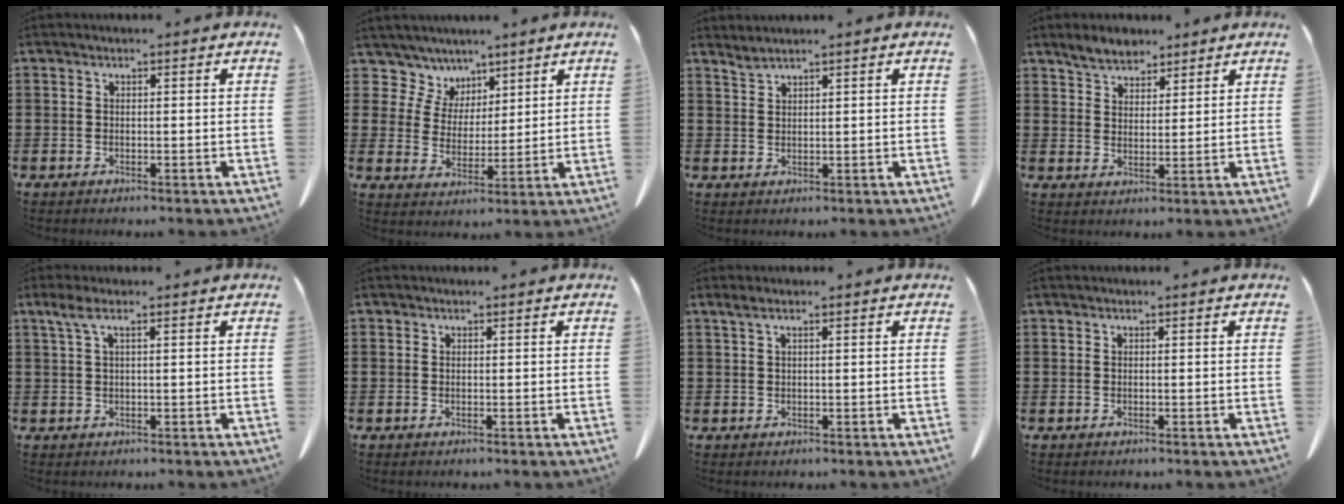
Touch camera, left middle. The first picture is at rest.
{"total": 6.0, "force": [4.6, 3.8, 0.0], "torque": [-0.041, -0.022, 0.083]}
{"total": 1.3, "force": [1.2, -0.1, 0.4], "torque": [-0.011, -0.002, 0.023]}
{"total": 4.5, "force": [3.9, 2.0, 0.9], "torque": [-0.032, 0.000, 0.074]}
{"total": 2.1, "force": [0.8, 0.5, 1.9], "torque": [-0.041, 0.005, 0.014]}
{"total": 0.0}
{"total": 1.1, "force": [0.4, 0.2, 1.0], "torque": [-0.020, 0.001, 0.008]}
{"total": 0.0}